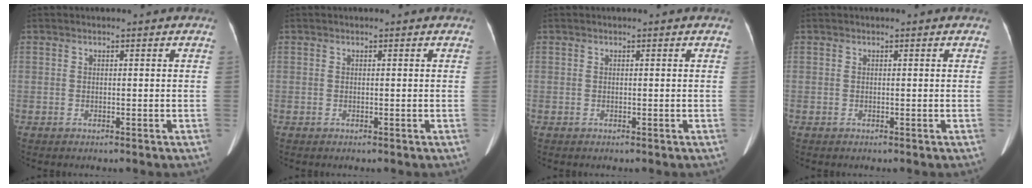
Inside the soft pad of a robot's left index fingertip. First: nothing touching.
{"total": 0.0}
{"total": 0.0}
{"total": 0.0}